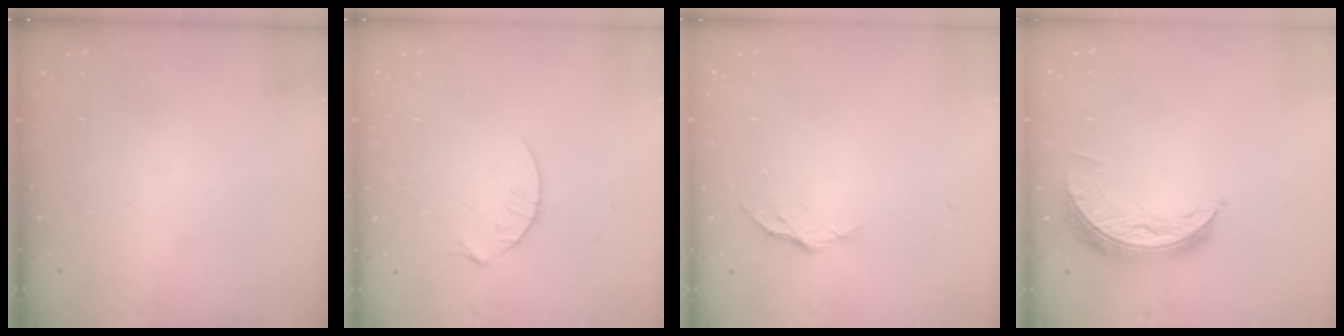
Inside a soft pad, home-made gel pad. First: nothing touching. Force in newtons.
{"total": 4.8, "press": 4.8, "slide": 0.6}
{"total": 5.1, "press": 5.1, "slide": 0.2}
{"total": 7.9, "press": 7.9, "slide": 0.6}